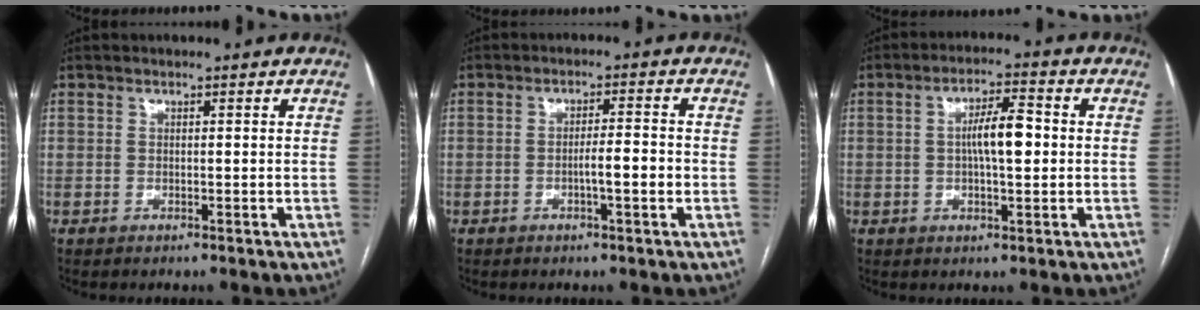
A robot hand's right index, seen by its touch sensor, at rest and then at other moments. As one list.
[{"total": 4.0, "force": [-1.1, 0.3, 3.9], "torque": [-0.059, 0.003, -0.018]}, {"total": 6.5, "force": [0.2, 1.6, 6.3], "torque": [-0.115, 0.013, 0.002]}]